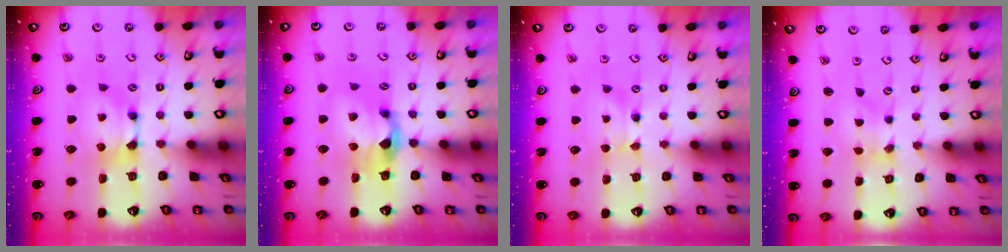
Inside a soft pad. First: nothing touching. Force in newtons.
{"total": 2.5, "press": 2.1, "slide": 1.4}
{"total": 0.9, "press": 0.8, "slide": 0.5}
{"total": 2.9, "press": 2.7, "slide": 0.9}